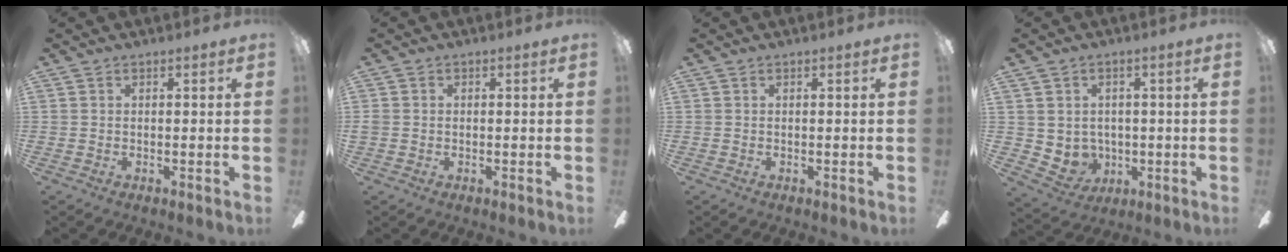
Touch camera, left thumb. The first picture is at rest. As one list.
[{"total": 1.0, "force": [-0.4, 0.8, 0.4], "torque": [-0.006, 0.004, -0.009]}, {"total": 0.0}, {"total": 4.7, "force": [1.0, 4.5, 0.6], "torque": [-0.034, -0.013, 0.022]}]